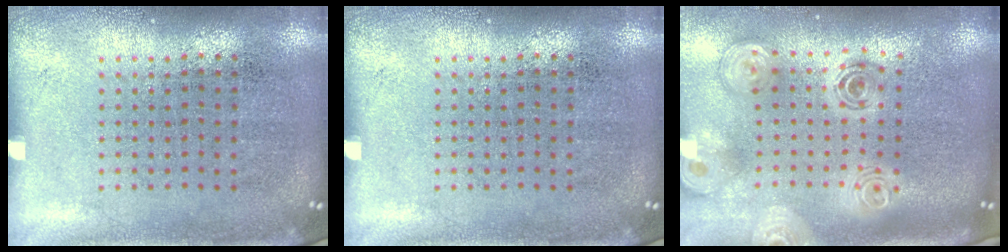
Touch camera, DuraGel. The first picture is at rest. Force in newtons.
{"total": 0.0}
{"total": 2.7, "press": 1.9, "slide": 1.9}